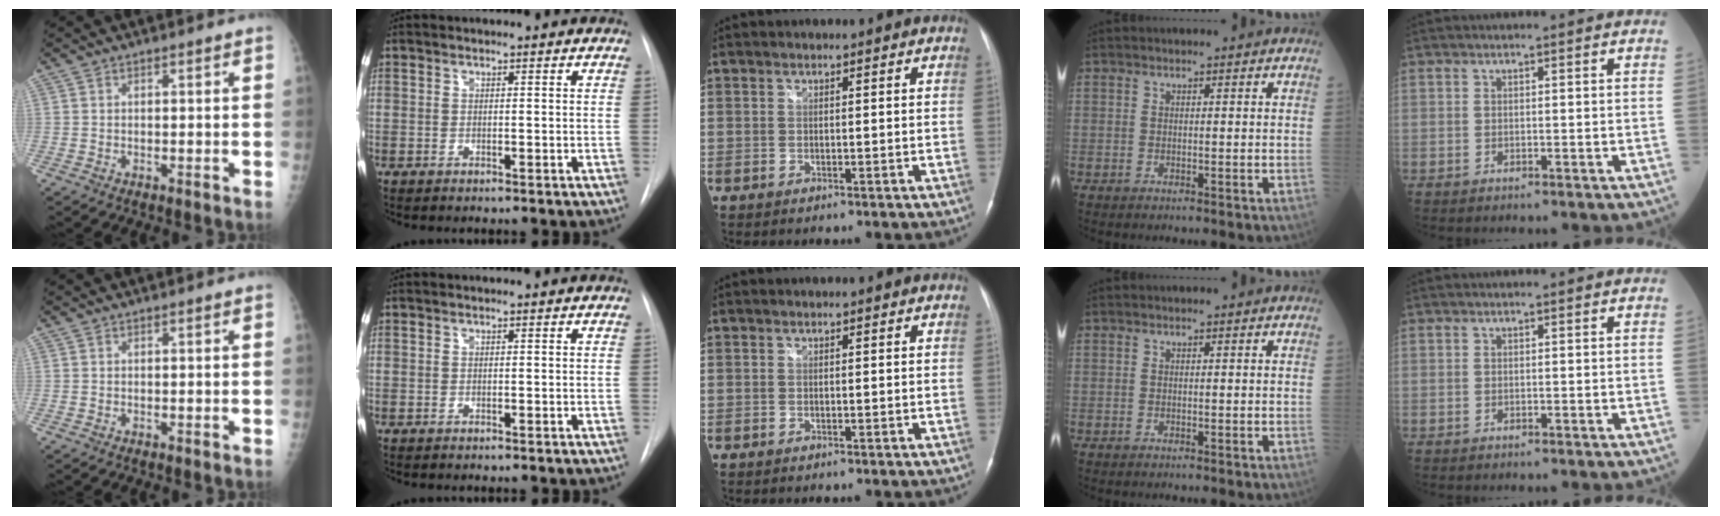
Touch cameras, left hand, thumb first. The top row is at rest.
{}